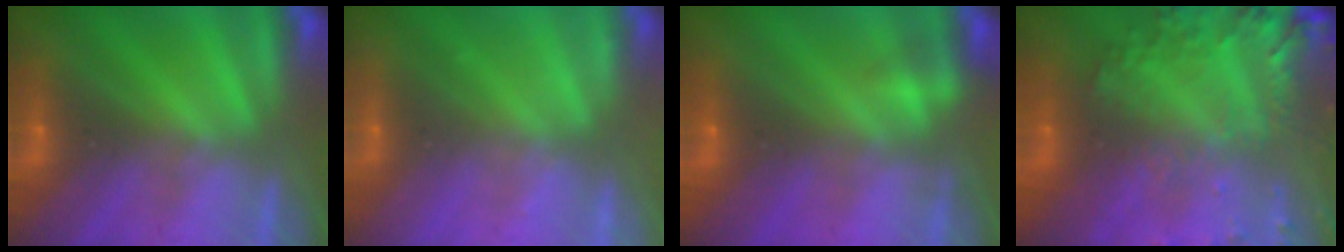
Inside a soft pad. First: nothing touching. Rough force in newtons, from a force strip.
{"total": 2.2}
{"total": 2.1}
{"total": 8.6}